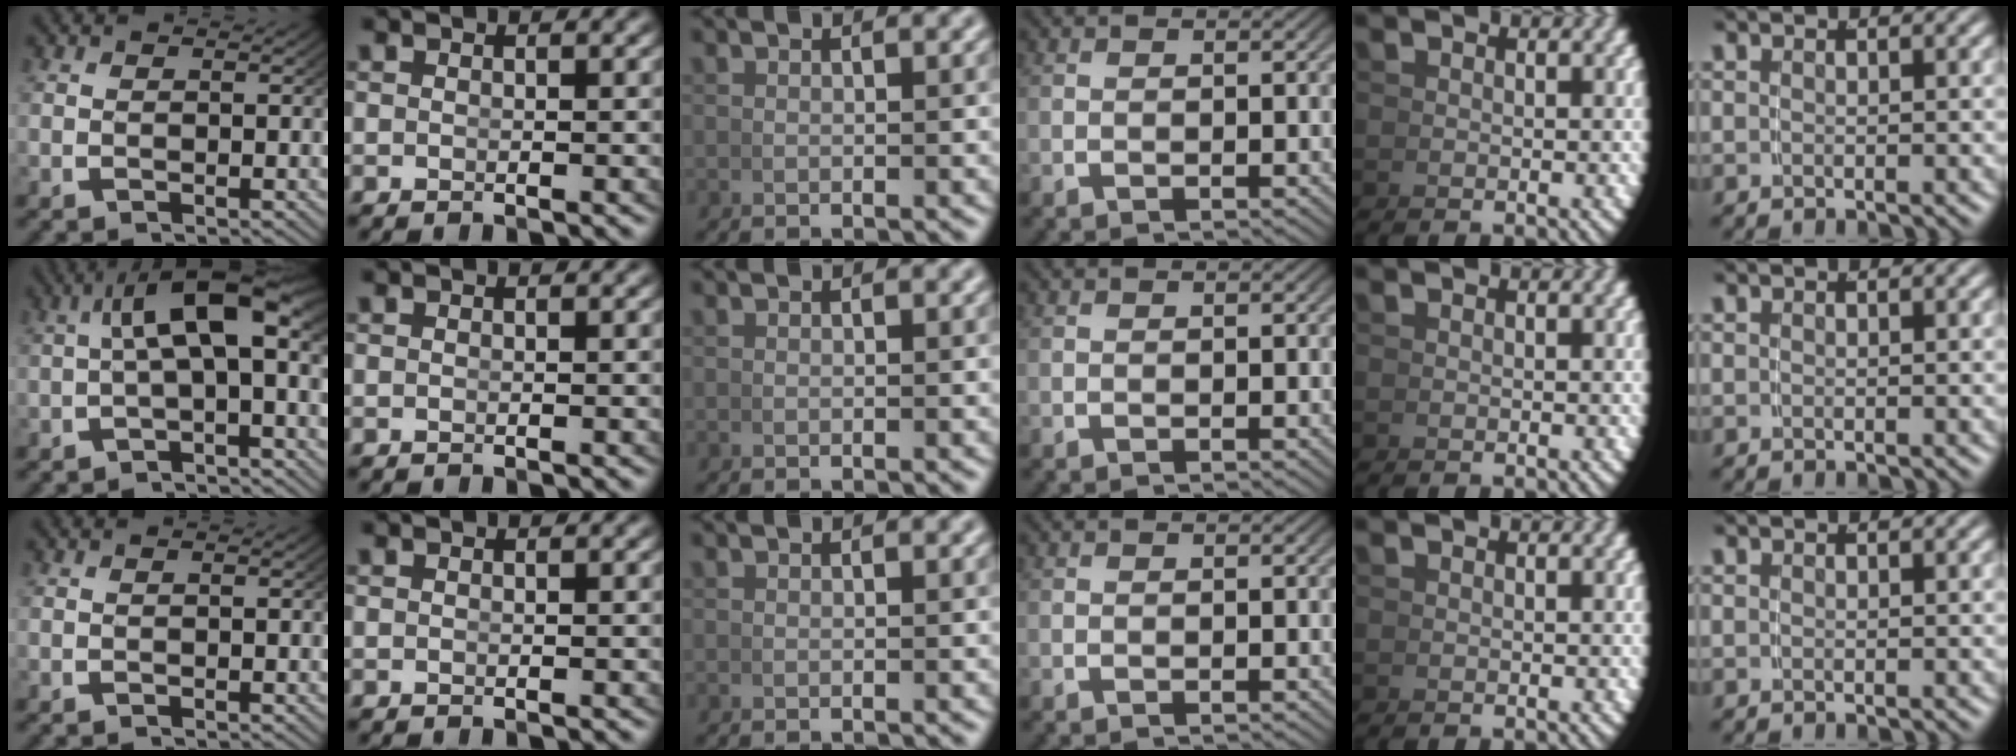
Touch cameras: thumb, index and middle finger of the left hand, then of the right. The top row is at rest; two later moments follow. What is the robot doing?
{"motion": "lift_and_place", "object": "dispenser bottle"}